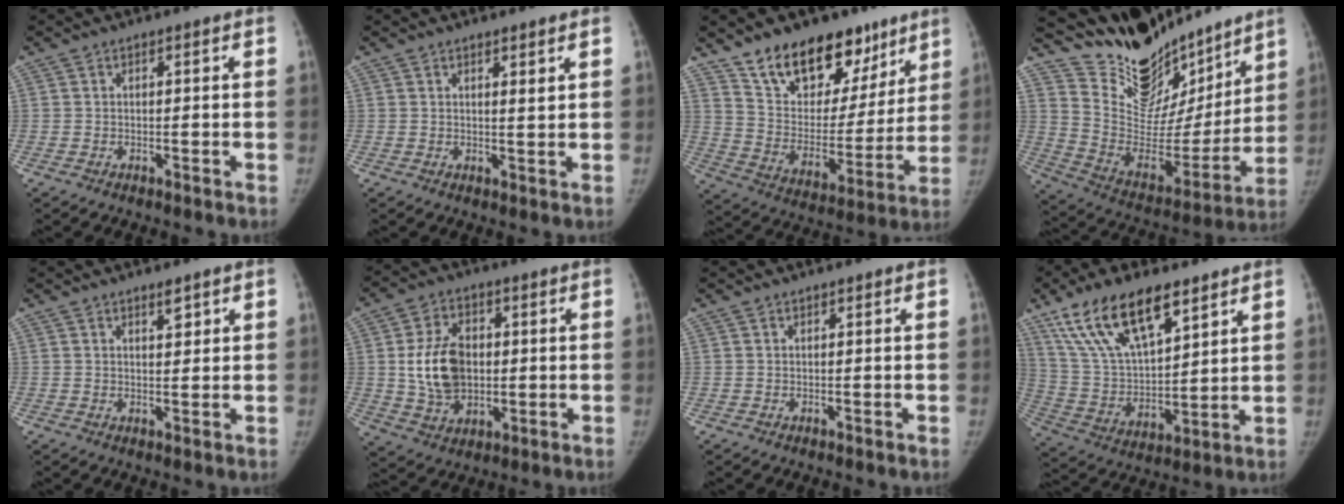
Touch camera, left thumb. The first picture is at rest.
{"total": 1.8, "force": [1.1, 0.2, 1.4], "torque": [-0.021, -0.010, 0.018]}
{"total": 22.4, "force": [15.0, 12.5, 10.9], "torque": [-0.117, -0.068, 0.246]}
{"total": 22.8, "force": [19.5, 8.8, 8.1], "torque": [-0.085, -0.117, 0.321]}
{"total": 2.5, "force": [1.7, 1.0, 1.5], "torque": [-0.013, -0.011, 0.027]}
{"total": 12.6, "force": [0.9, 9.1, 8.7], "torque": [-0.128, -0.003, 0.023]}
{"total": 0.0}
{"total": 19.3, "force": [11.9, 7.9, 12.9], "torque": [-0.211, -0.041, 0.231]}